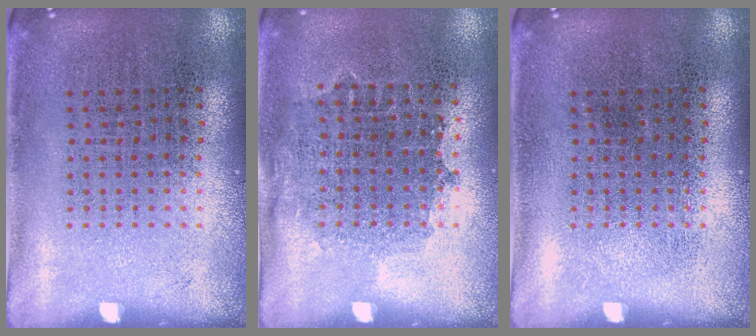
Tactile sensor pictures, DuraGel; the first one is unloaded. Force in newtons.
{"total": 0.8, "press": 0.7, "slide": 0.4}
{"total": 0.0}